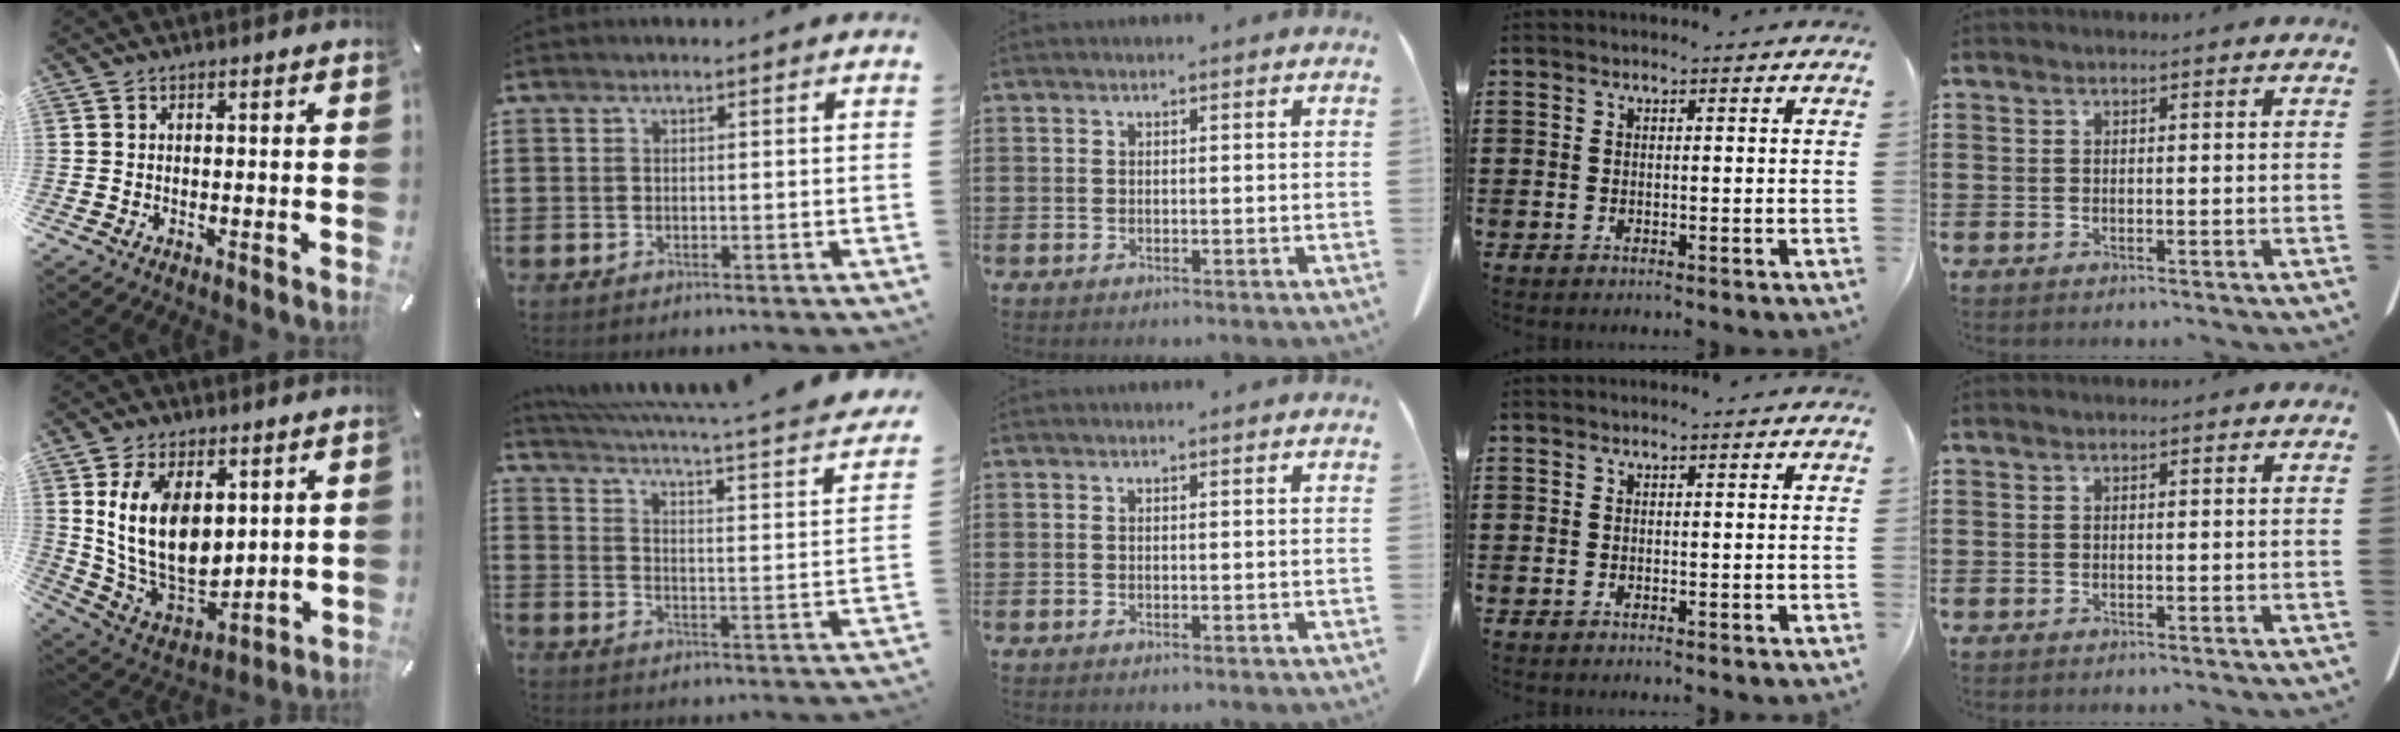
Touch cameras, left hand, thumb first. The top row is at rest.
{"thumb": {"total": 16.7, "force": [4.1, 11.1, 11.8], "torque": [-0.245, -0.034, 0.077]}, "index": {"total": 3.2, "force": [2.2, -0.2, 2.3], "torque": [-0.059, -0.035, 0.027]}}